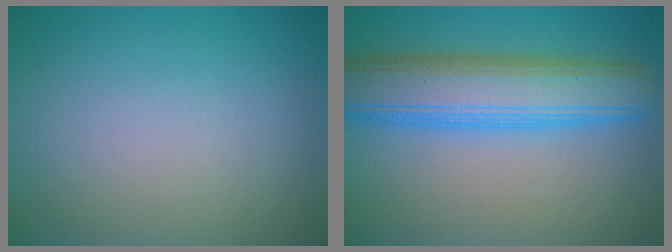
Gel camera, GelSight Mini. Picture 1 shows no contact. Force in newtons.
{"total": 8.3, "press": 8.3, "slide": 0.2}